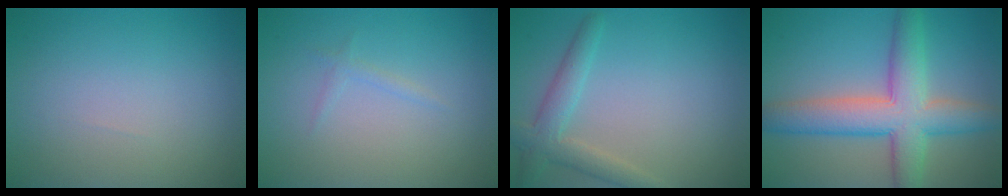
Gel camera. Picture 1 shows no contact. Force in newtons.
{"total": 0.7, "press": 0.7, "slide": 0.1}
{"total": 3.1, "press": 3.1, "slide": 0.2}
{"total": 7.6, "press": 7.6, "slide": 0.4}